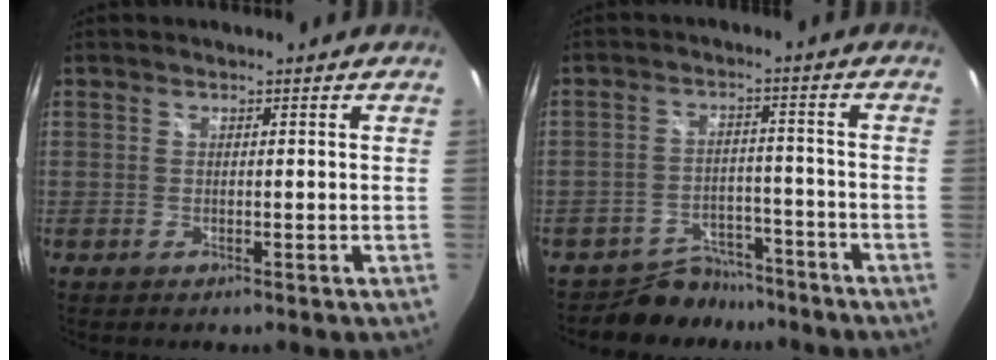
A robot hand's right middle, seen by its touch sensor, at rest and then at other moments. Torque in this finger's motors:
{"motor_torque": [-0.27, -0.38, 0.00, -0.01]}